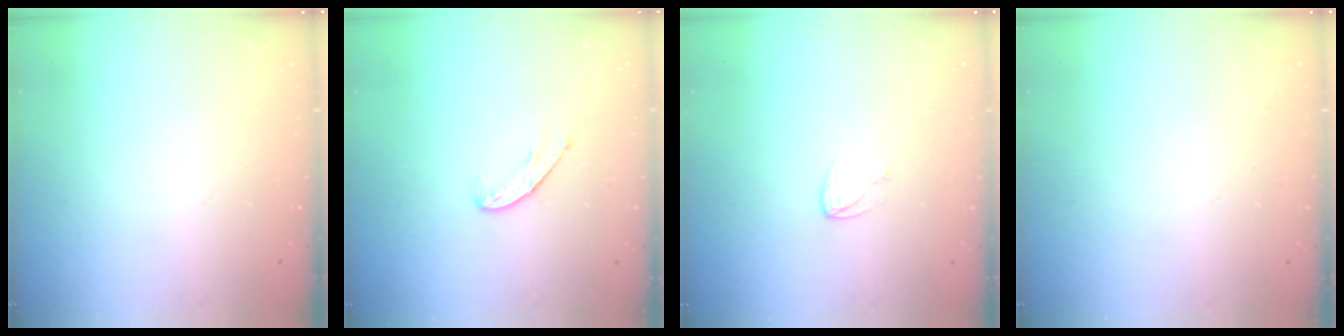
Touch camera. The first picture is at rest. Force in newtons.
{"total": 6.5, "press": 6.4, "slide": 0.6}
{"total": 3.2, "press": 3.2, "slide": 0.3}
{"total": 0.0}